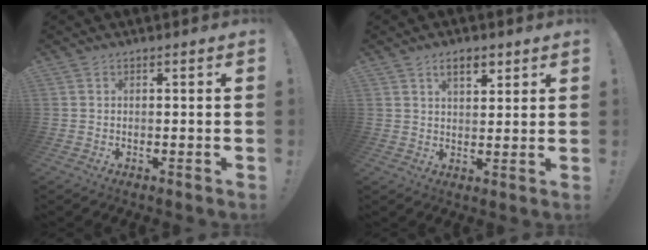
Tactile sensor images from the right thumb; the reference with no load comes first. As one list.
[{"total": 5.8, "force": [3.2, 2.9, 3.9], "torque": [-0.056, -0.006, 0.055]}]